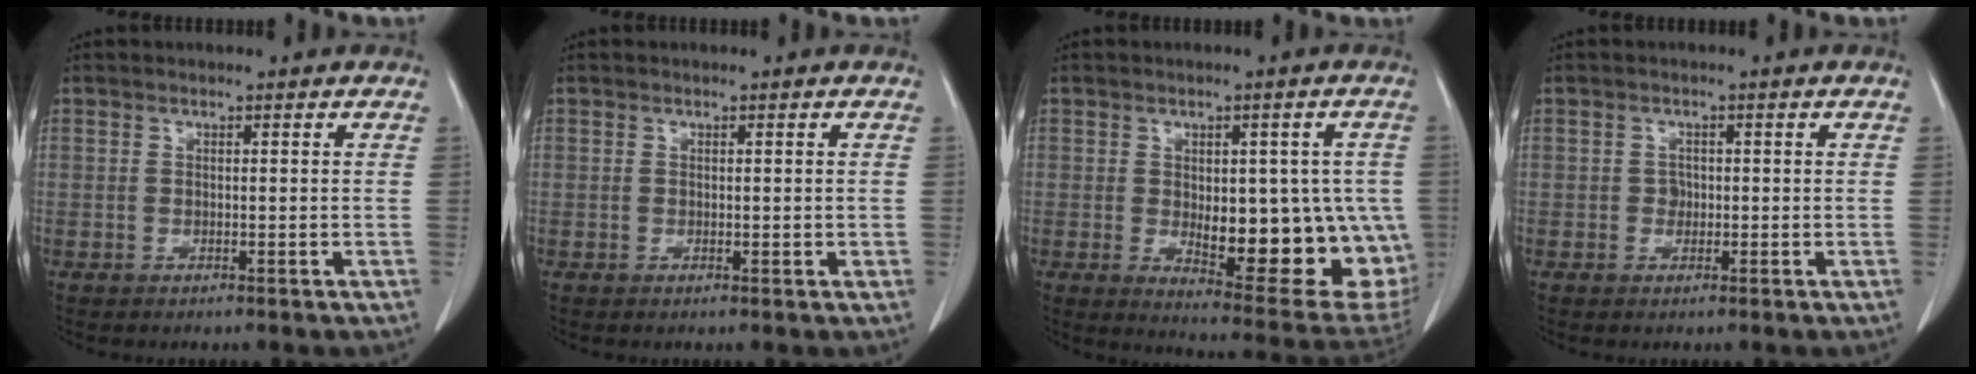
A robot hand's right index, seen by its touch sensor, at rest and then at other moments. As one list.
[{"total": 0.8, "force": [0.0, 0.3, 0.7], "torque": [-0.012, -0.002, 0.002]}, {"total": 18.8, "force": [-3.0, 7.2, 17.0], "torque": [-0.155, 0.007, -0.010]}, {"total": 1.2, "force": [-0.1, 1.1, 0.5], "torque": [-0.006, 0.004, -0.002]}]